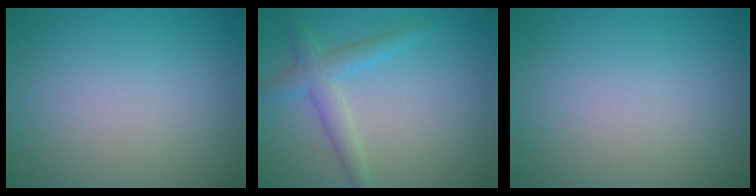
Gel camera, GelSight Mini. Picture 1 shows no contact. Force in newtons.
{"total": 2.8, "press": 2.8, "slide": 0.0}
{"total": 0.0}